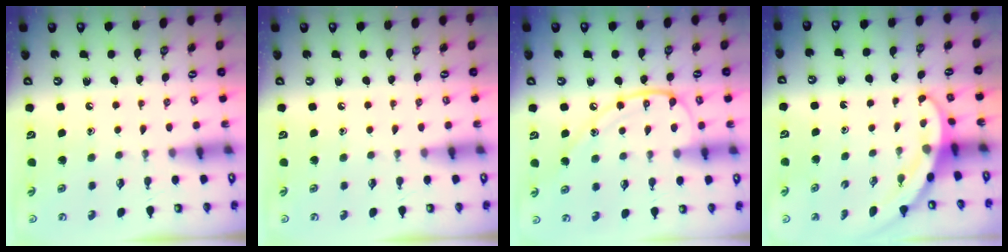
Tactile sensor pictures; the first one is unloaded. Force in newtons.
{"total": 0.0}
{"total": 14.4, "press": 14.3, "slide": 1.6}
{"total": 3.2, "press": 3.2, "slide": 0.1}